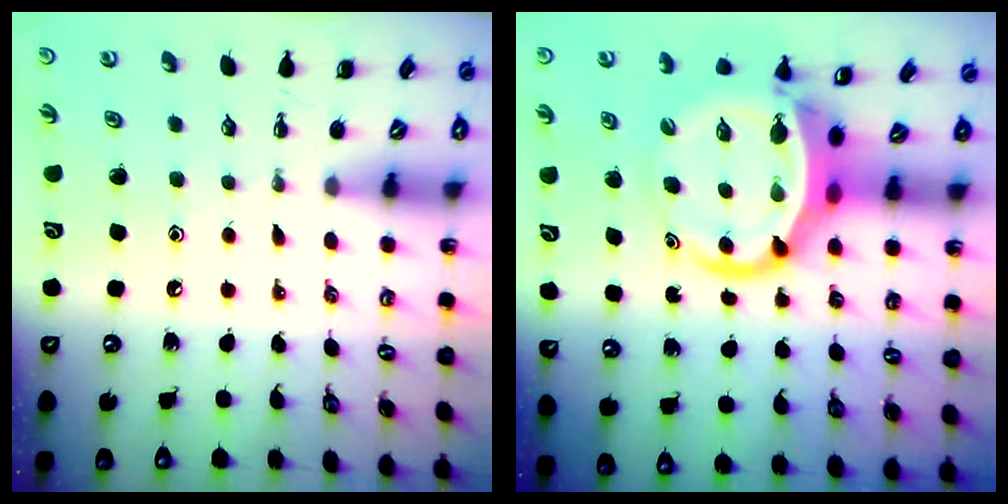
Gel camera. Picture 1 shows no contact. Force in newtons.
{"total": 9.4, "press": 9.0, "slide": 2.5}